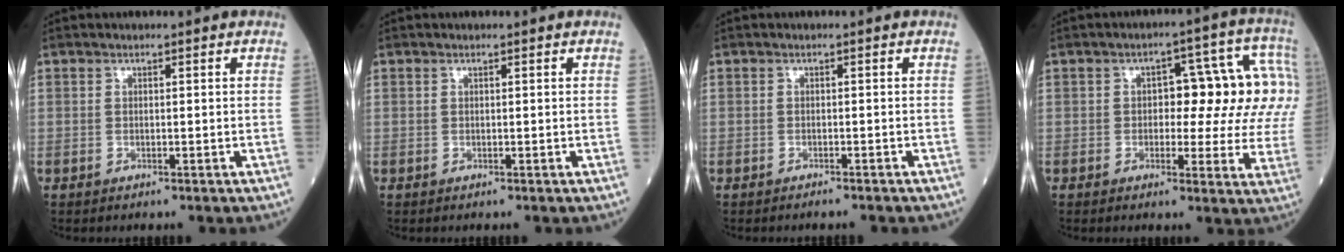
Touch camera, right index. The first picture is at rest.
{"total": 0.0}
{"total": 1.8, "force": [-1.7, 0.2, 0.6], "torque": [-0.016, -0.004, -0.019]}
{"total": 13.2, "force": [1.5, 5.2, 12.0], "torque": [-0.136, 0.039, 0.016]}